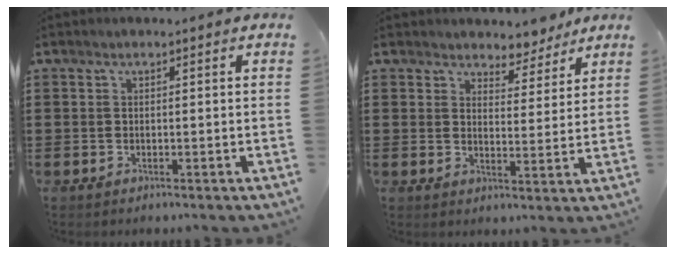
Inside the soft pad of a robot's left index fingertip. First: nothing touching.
{"total": 4.3, "force": [4.1, 1.4, 0.2], "torque": [-0.017, -0.015, 0.074]}